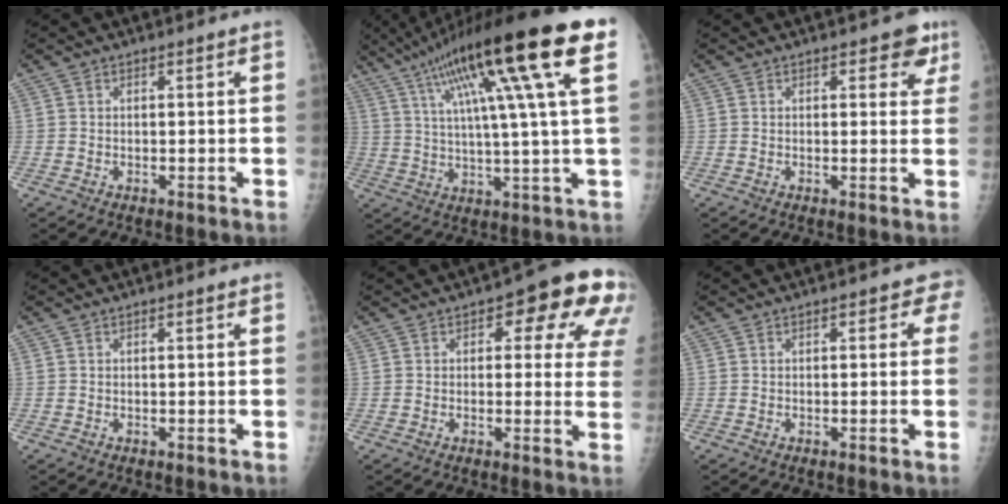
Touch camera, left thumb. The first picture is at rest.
{"total": 23.5, "force": [10.5, 2.0, 20.9], "torque": [-0.342, 0.006, 0.164]}
{"total": 4.0, "force": [2.3, 2.3, 2.3], "torque": [0.012, -0.007, 0.019]}
{"total": 0.0}
{"total": 13.1, "force": [5.0, 6.3, 10.3], "torque": [-0.063, -0.003, 0.048]}
{"total": 2.5, "force": [0.7, 1.6, 1.8], "torque": [0.005, 0.005, -0.003]}